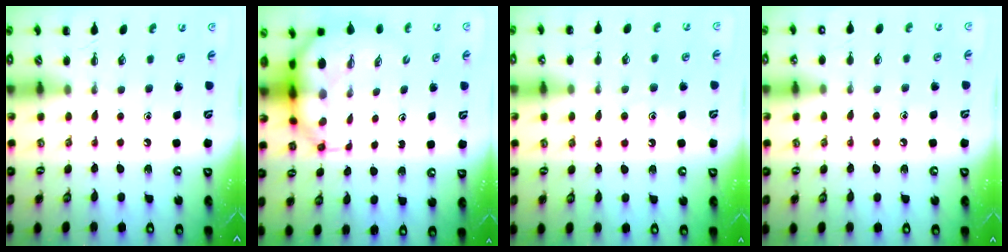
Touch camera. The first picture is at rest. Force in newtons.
{"total": 8.0, "press": 7.7, "slide": 2.1}
{"total": 9.6, "press": 9.6, "slide": 0.9}
{"total": 6.9, "press": 6.8, "slide": 1.4}